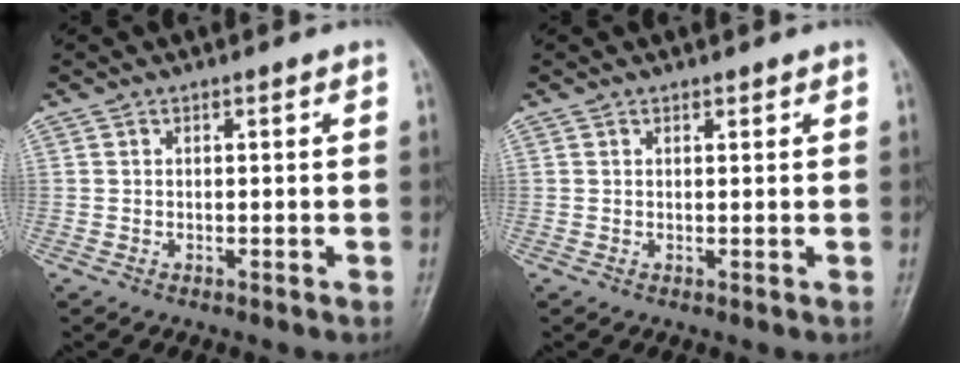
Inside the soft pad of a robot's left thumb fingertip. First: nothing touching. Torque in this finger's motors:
{"motor_torque": [0.17, -0.01, -0.42, -0.01, 0.03]}